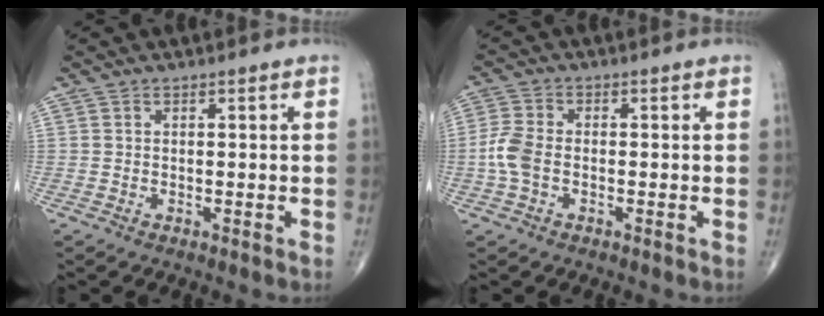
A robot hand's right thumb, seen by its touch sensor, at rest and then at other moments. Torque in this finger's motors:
{"motor_torque": [-0.01, 0.39, 0.86, -0.27, 0.05]}